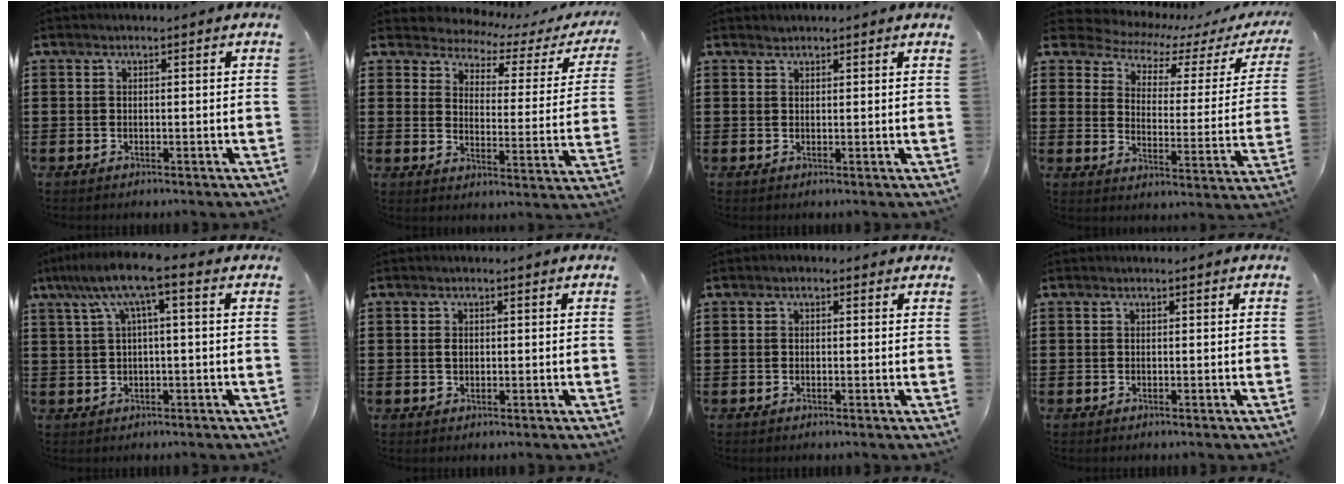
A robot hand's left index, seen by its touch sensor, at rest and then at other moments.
{"total": 3.3, "force": [3.1, 1.1, 0.5], "torque": [-0.036, -0.023, 0.046]}
{"total": 1.0, "force": [1.0, 0.0, -0.1], "torque": [0.000, -0.002, 0.020]}
{"total": 4.3, "force": [3.9, 1.4, 1.2], "torque": [-0.054, -0.032, 0.063]}
{"total": 7.1, "force": [1.8, 0.8, 6.9], "torque": [-0.142, 0.002, 0.025]}
{"total": 1.1, "force": [0.1, 0.8, 0.8], "torque": [-0.018, 0.005, 0.001]}
{"total": 0.7, "force": [0.0, 0.6, 0.4], "torque": [-0.009, 0.005, -0.001]}
{"total": 0.0}